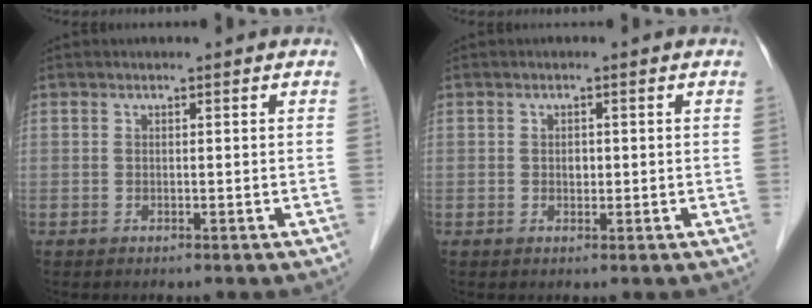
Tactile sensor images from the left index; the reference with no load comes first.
{"total": 1.2, "force": [0.0, 0.8, 0.8], "torque": [-0.013, 0.002, 0.001]}